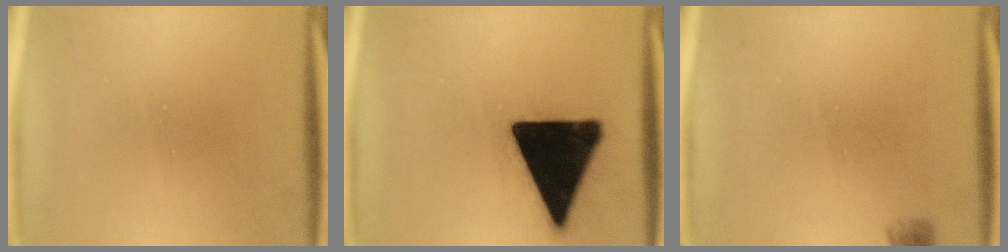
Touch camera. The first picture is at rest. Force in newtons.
{"total": 21.1}
{"total": 2.9}